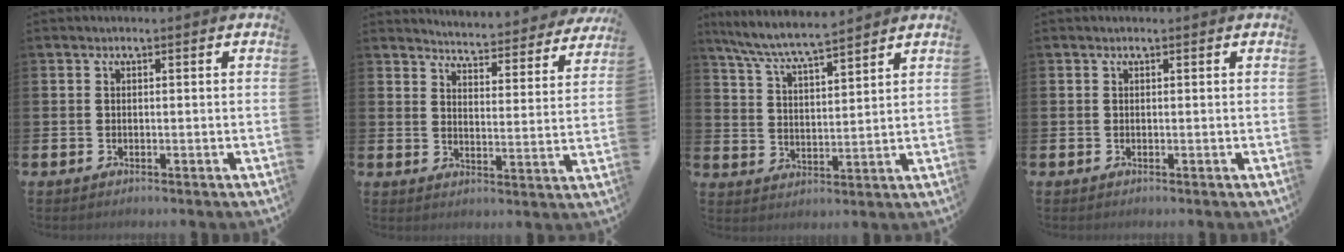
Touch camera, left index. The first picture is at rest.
{"total": 4.9, "force": [4.8, 0.2, 0.3], "torque": [-0.023, -0.043, 0.081]}
{"total": 7.0, "force": [6.7, 0.3, 1.9], "torque": [-0.065, -0.036, 0.119]}
{"total": 0.0}